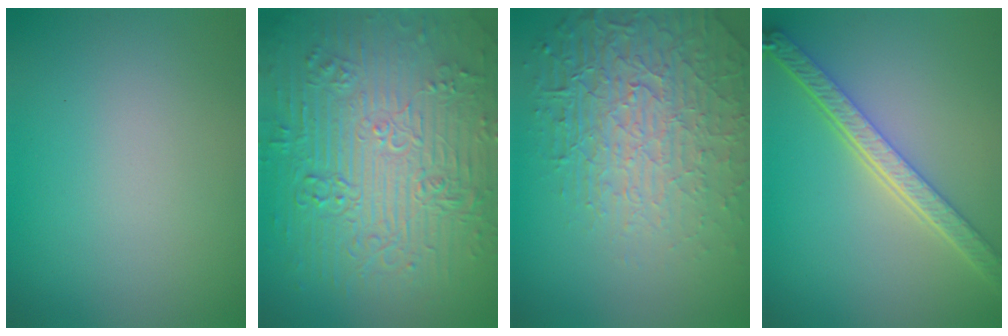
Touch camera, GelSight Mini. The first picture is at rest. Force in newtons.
{"total": 11.7, "press": 7.7, "slide": 8.8}
{"total": 8.0, "press": 5.6, "slide": 5.7}
{"total": 5.1, "press": 4.0, "slide": 3.2}